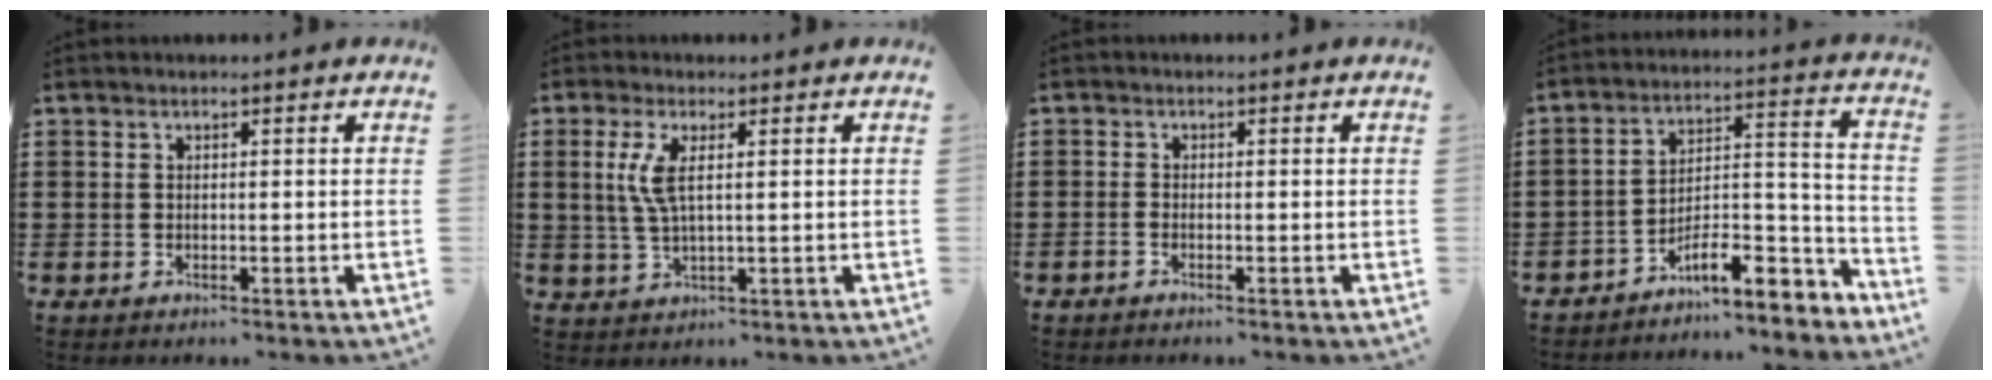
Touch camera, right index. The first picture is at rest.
{"total": 4.6, "force": [1.2, 1.2, 4.3], "torque": [-0.103, -0.003, 0.014]}
{"total": 0.6, "force": [-0.5, 0.1, 0.3], "torque": [-0.007, -0.002, -0.009]}
{"total": 8.2, "force": [-6.2, 2.6, 4.7], "torque": [-0.069, 0.006, -0.115]}